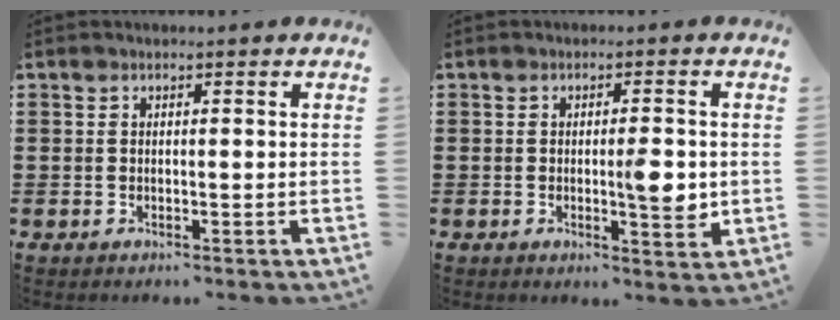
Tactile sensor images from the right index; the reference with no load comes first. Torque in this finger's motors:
{"motor_torque": [1.59, 0.56, 0.65, 0.13]}